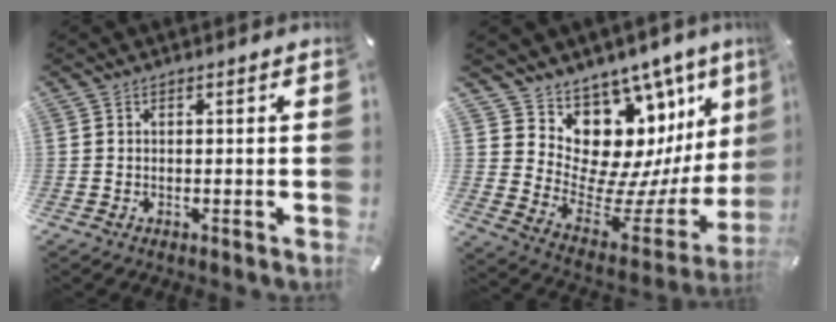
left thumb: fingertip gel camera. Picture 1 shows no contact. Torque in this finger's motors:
{"motor_torque": [2.74, 1.39, 0.28, -0.61, 0.15]}